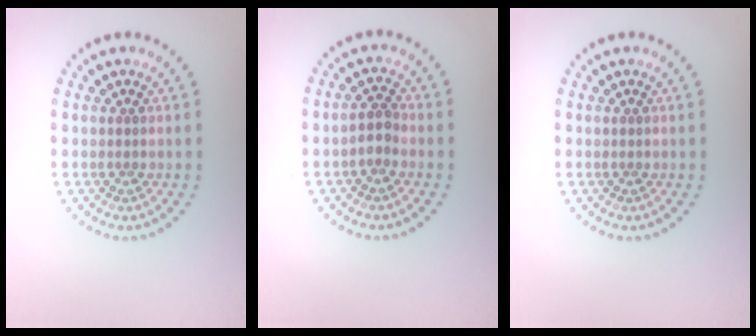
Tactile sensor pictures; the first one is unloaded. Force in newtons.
{"total": 1.6, "press": 1.4, "slide": 0.8}
{"total": 0.0}